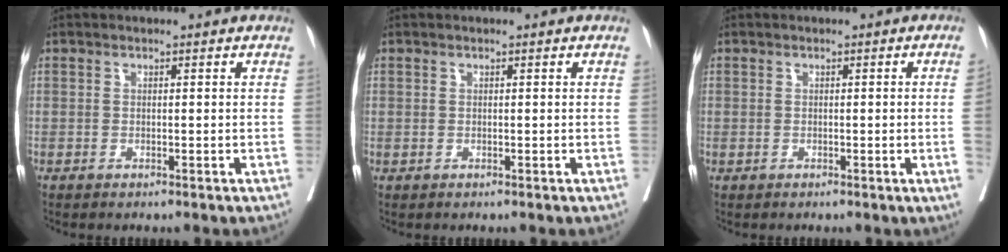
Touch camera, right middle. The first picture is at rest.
{"total": 0.0}
{"total": 1.9, "force": [0.0, -1.0, 1.6], "torque": [-0.024, -0.001, 0.002]}